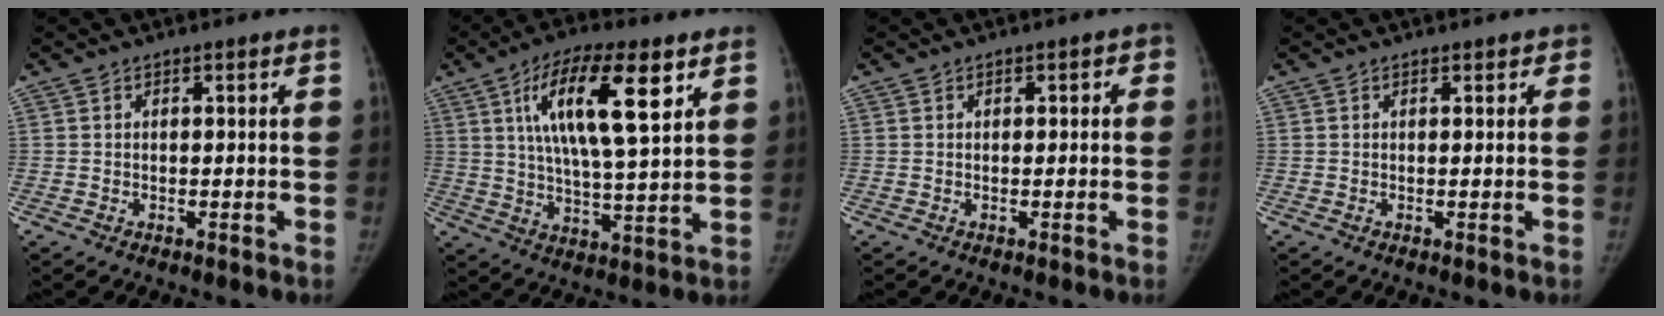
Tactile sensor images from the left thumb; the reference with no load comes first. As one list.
[{"total": 16.8, "force": [6.9, 5.0, 14.5], "torque": [-0.243, -0.019, 0.116]}, {"total": 1.8, "force": [0.5, 1.2, 1.3], "torque": [0.001, 0.003, 0.002]}, {"total": 1.4, "force": [0.9, 0.9, 0.7], "torque": [0.009, -0.001, 0.006]}]